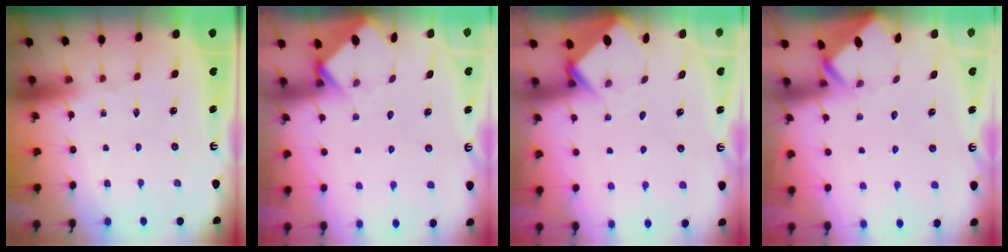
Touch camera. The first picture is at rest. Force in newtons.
{"total": 4.0, "press": 4.0, "slide": 0.2}
{"total": 3.8, "press": 3.8, "slide": 0.1}
{"total": 3.7, "press": 3.7, "slide": 0.2}